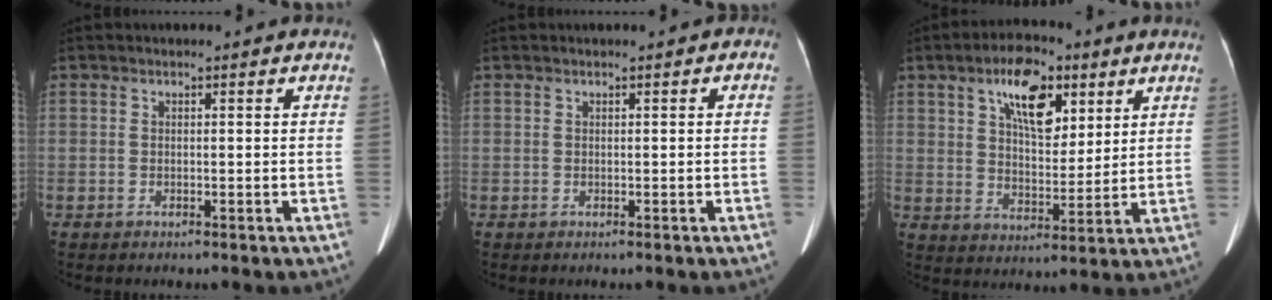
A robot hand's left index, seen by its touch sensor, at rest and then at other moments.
{"total": 0.7, "force": [0.0, 0.5, 0.6], "torque": [-0.008, 0.012, 0.001]}
{"total": 10.5, "force": [5.3, 4.8, 7.7], "torque": [-0.134, 0.019, 0.095]}